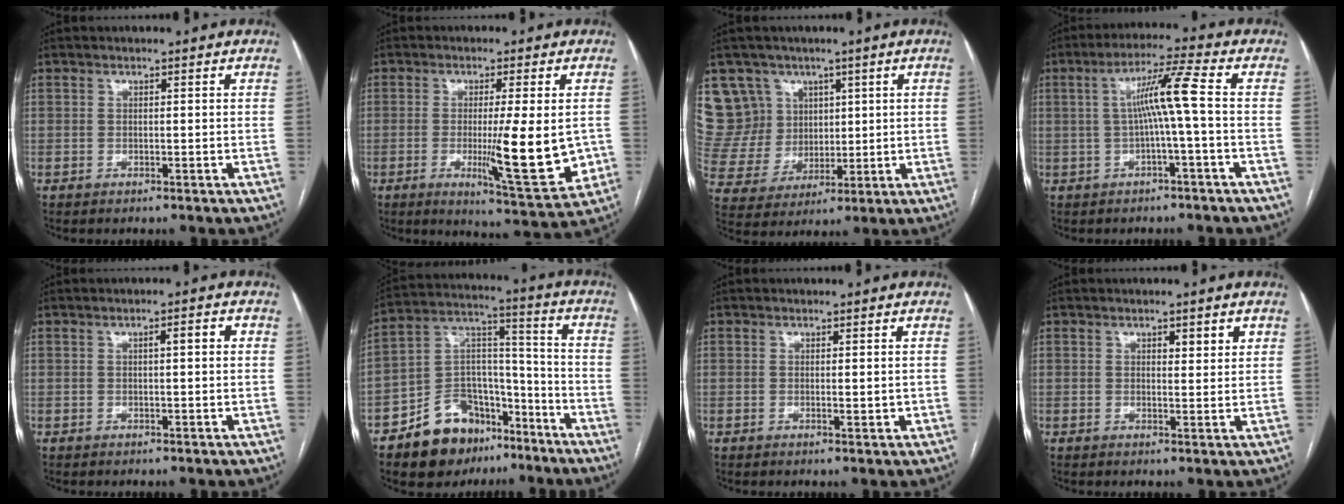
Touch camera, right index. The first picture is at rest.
{"total": 11.9, "force": [-1.4, 1.6, 11.7], "torque": [-0.166, -0.023, -0.016]}
{"total": 11.2, "force": [6.2, 9.2, 0.7], "torque": [-0.032, 0.040, 0.137]}
{"total": 7.1, "force": [-0.1, -0.9, 7.1], "torque": [-0.121, 0.020, 0.001]}
{"total": 2.3, "force": [0.4, 0.4, 2.2], "torque": [-0.032, 0.009, 0.007]}
{"total": 15.3, "force": [-10.2, 9.3, 6.5], "torque": [-0.111, 0.053, -0.167]}
{"total": 1.4, "force": [0.0, 0.5, 1.3], "torque": [-0.018, -0.004, 0.002]}
{"total": 2.8, "force": [1.5, 0.9, 2.2], "torque": [-0.029, -0.002, 0.020]}